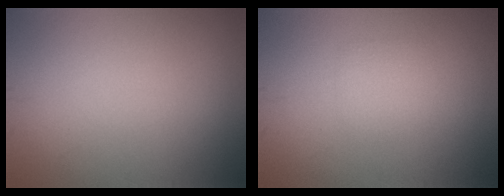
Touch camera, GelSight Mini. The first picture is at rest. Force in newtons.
{"total": 1.4, "press": 1.4, "slide": 0.1}